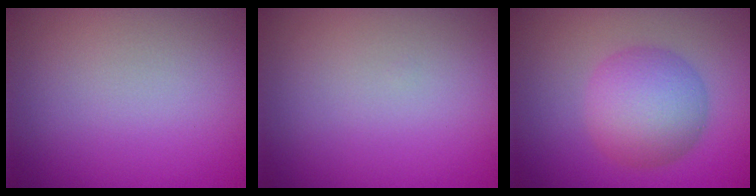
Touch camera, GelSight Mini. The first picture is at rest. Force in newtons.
{"total": 0.0}
{"total": 5.6, "press": 5.6, "slide": 0.1}